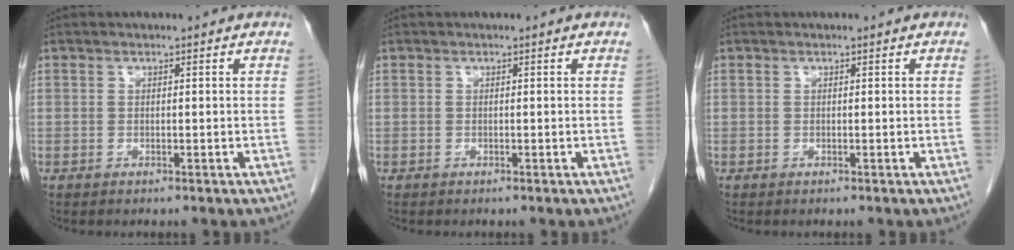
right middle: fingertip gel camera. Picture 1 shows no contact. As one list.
[{"total": 0.0}, {"total": 0.0}]